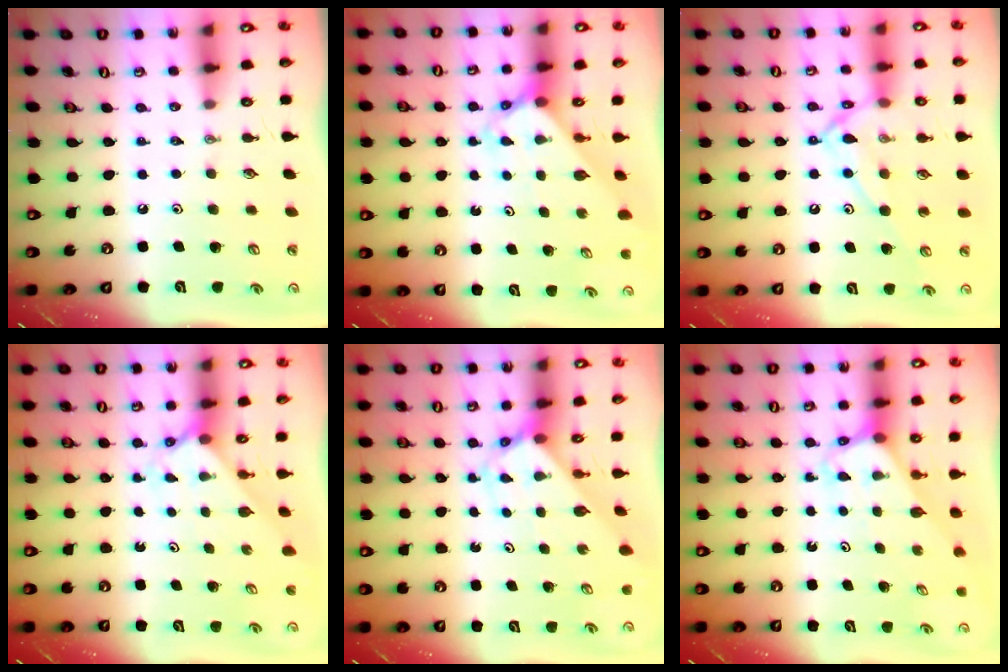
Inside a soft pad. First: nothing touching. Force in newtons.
{"total": 2.6, "press": 2.6, "slide": 0.2}
{"total": 12.0, "press": 11.9, "slide": 0.8}
{"total": 2.2, "press": 2.2, "slide": 0.2}
{"total": 2.7, "press": 2.7, "slide": 0.2}
{"total": 3.0, "press": 3.0, "slide": 0.2}